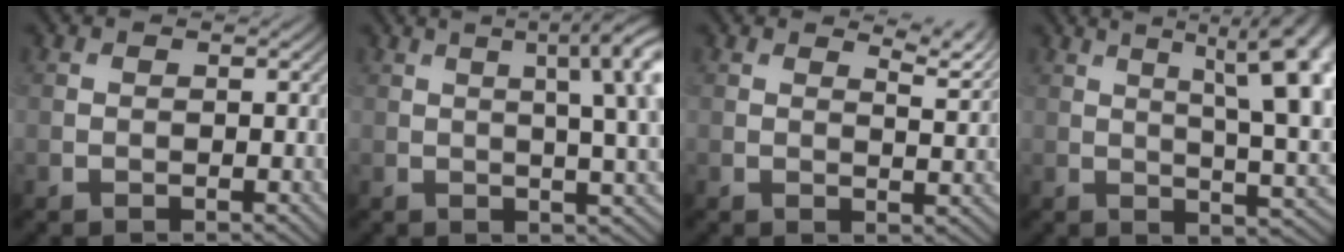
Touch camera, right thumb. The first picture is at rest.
{"total": 10.2, "force": [2.6, 2.8, 9.5], "torque": [-0.094, 0.034, 0.027]}
{"total": 3.7, "force": [2.9, 0.8, 2.2], "torque": [-0.039, -0.005, 0.047]}
{"total": 15.5, "force": [4.6, 5.3, 13.8], "torque": [-0.169, 0.040, 0.065]}